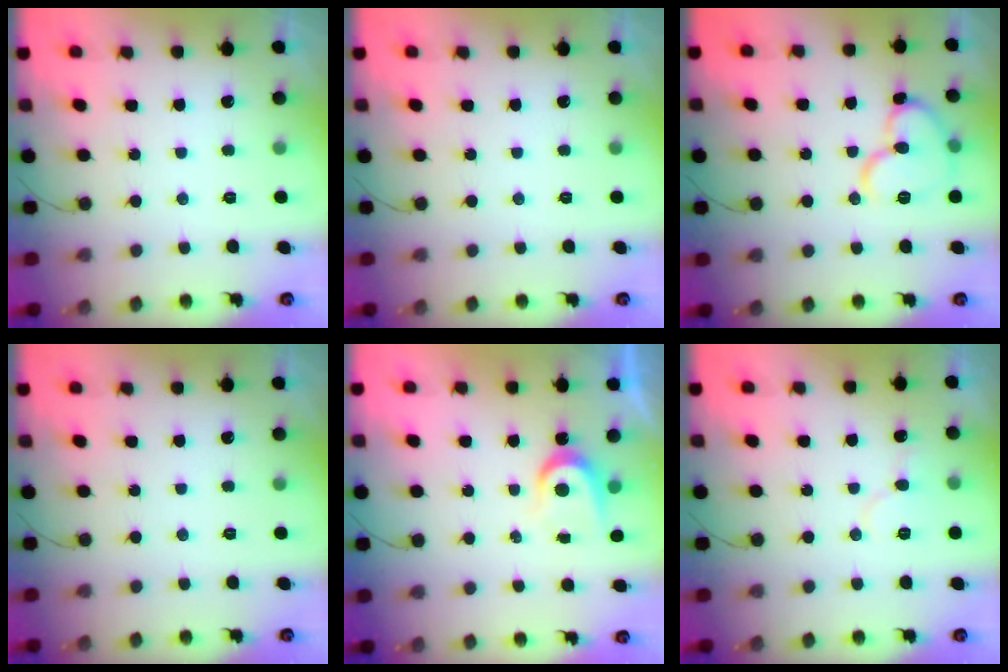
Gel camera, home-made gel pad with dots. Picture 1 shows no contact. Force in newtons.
{"total": 0.0}
{"total": 12.6, "press": 12.5, "slide": 1.1}
{"total": 0.0}
{"total": 4.9, "press": 4.9, "slide": 0.5}
{"total": 5.4, "press": 5.3, "slide": 0.5}